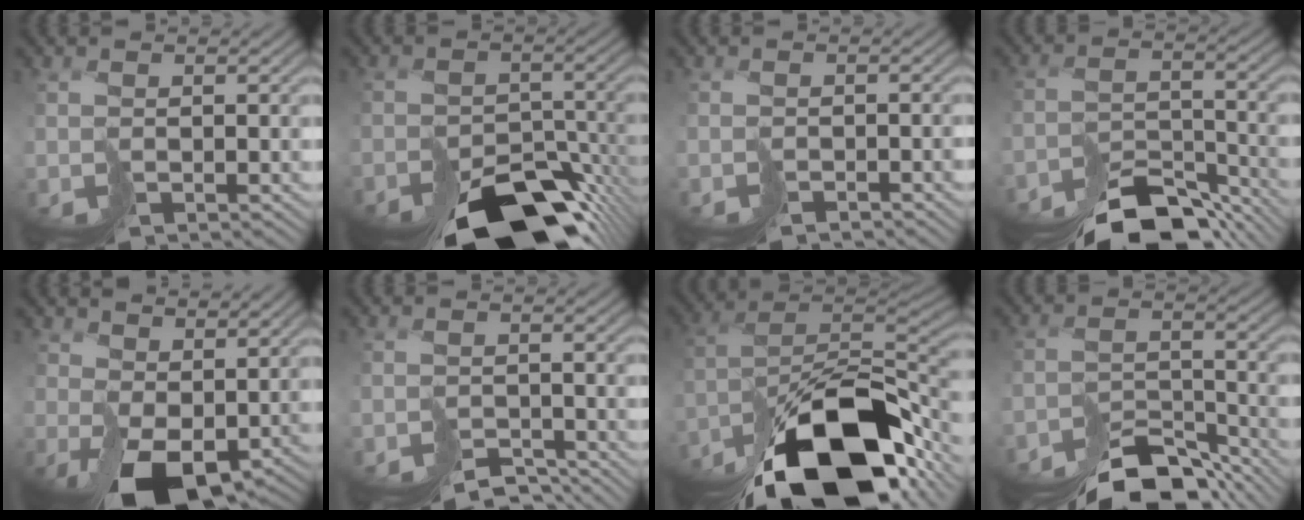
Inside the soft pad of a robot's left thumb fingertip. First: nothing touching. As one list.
[{"total": 14.4, "force": [-11.4, 6.4, 6.0], "torque": [-0.093, -0.037, -0.140]}, {"total": 2.1, "force": [-2.1, 0.4, 0.3], "torque": [0.008, -0.001, -0.038]}, {"total": 10.9, "force": [-9.9, 2.9, 3.7], "torque": [-0.041, -0.002, -0.145]}, {"total": 8.0, "force": [1.1, 4.5, 6.5], "torque": [-0.128, -0.012, 0.028]}, {"total": 4.4, "force": [-4.4, 0.8, 0.3], "torque": [0.008, -0.009, -0.067]}, {"total": 18.6, "force": [-12.6, 7.3, 11.6], "torque": [-0.200, -0.028, -0.189]}, {"total": 10.8, "force": [-9.8, 2.7, 3.4], "torque": [-0.037, -0.001, -0.144]}]